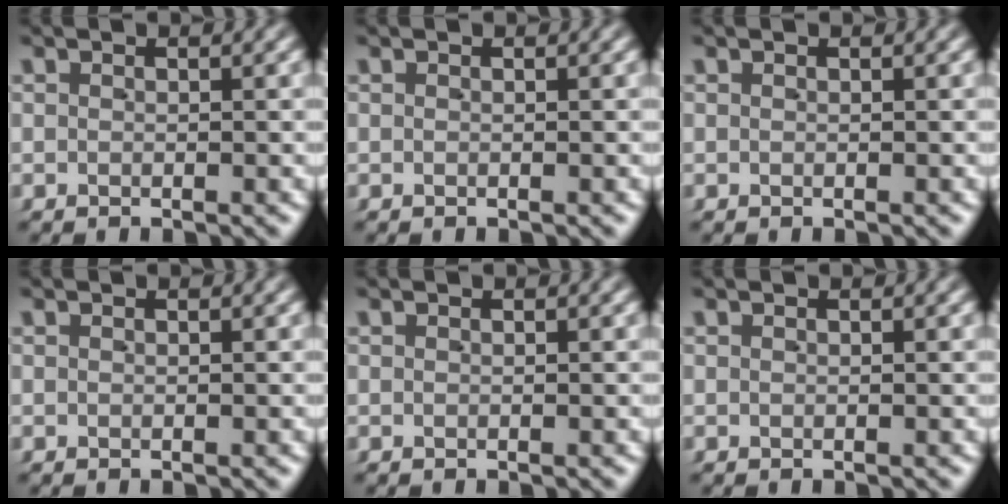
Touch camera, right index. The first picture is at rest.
{"total": 1.6, "force": [0.1, -1.0, -1.3], "torque": [0.022, -0.002, 0.006]}
{"total": 0.0}
{"total": 0.0}
{"total": 1.6, "force": [0.1, -1.0, -1.2], "torque": [0.022, -0.002, 0.007]}
{"total": 0.0}